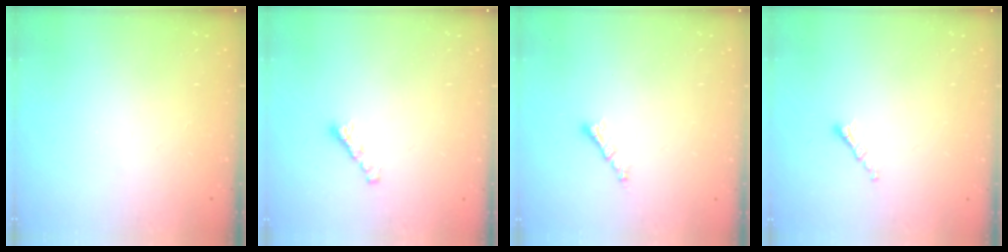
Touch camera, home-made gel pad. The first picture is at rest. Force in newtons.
{"total": 2.7, "press": 2.6, "slide": 0.7}
{"total": 1.8, "press": 1.8, "slide": 0.2}
{"total": 1.4, "press": 1.3, "slide": 0.5}